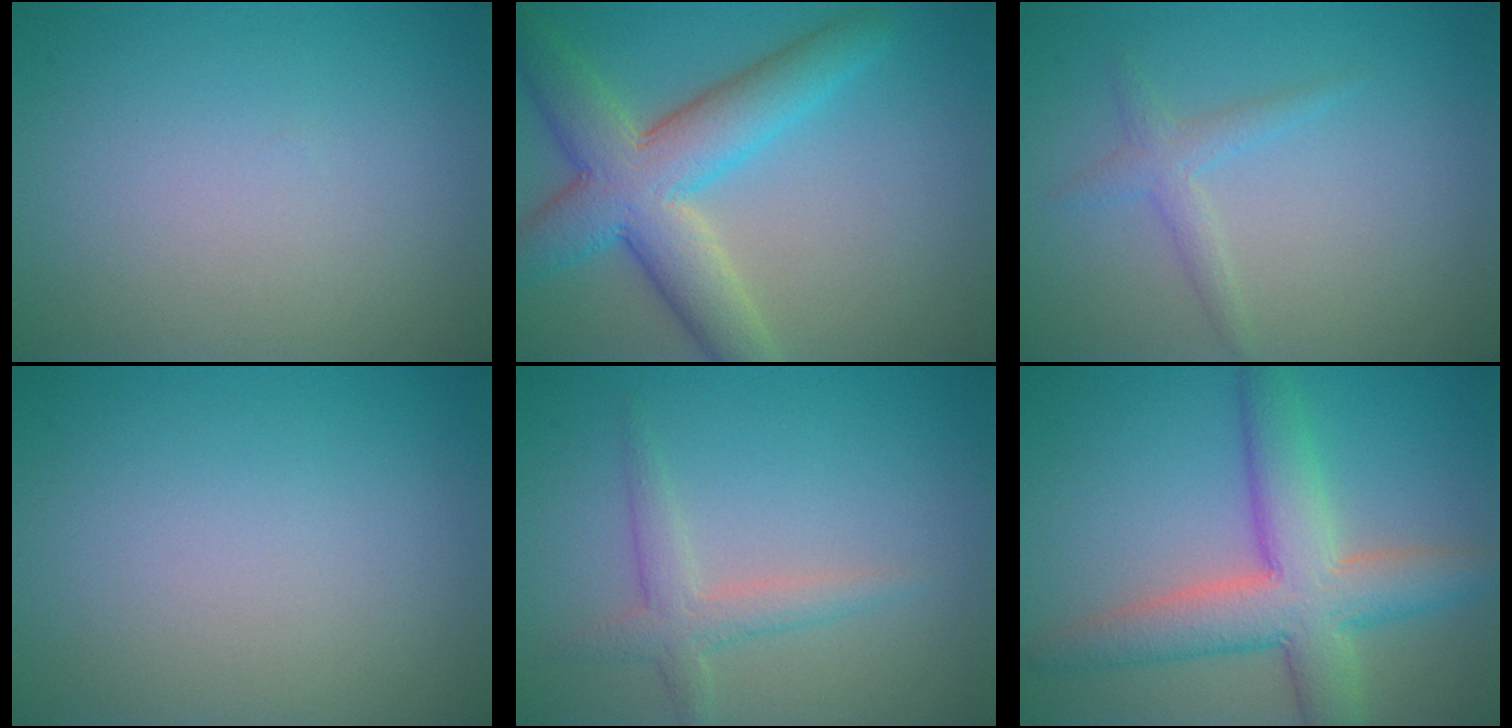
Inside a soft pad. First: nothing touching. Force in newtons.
{"total": 8.2, "press": 8.2, "slide": 0.4}
{"total": 1.7, "press": 1.7, "slide": 0.0}
{"total": 0.0}
{"total": 2.5, "press": 2.5, "slide": 0.1}
{"total": 7.4, "press": 7.4, "slide": 0.5}